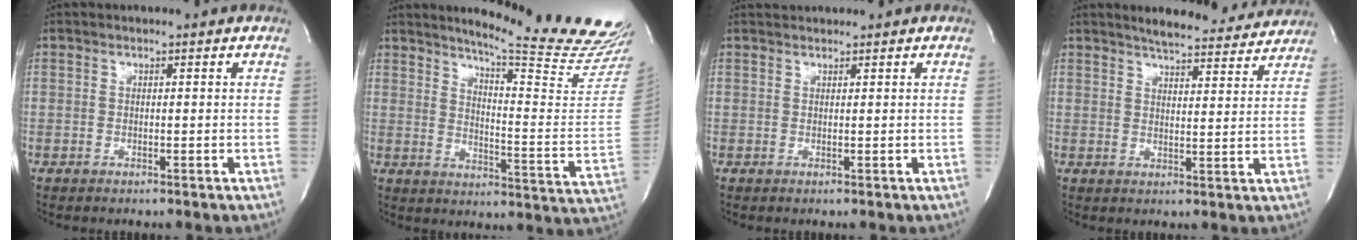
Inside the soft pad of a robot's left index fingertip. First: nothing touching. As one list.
[{"total": 21.5, "force": [19.5, -0.9, 9.0], "torque": [-0.130, -0.128, 0.239]}, {"total": 2.2, "force": [2.2, 0.2, 0.2], "torque": [-0.006, 0.025, 0.039]}, {"total": 12.4, "force": [11.6, 2.1, 3.6], "torque": [-0.041, -0.005, 0.138]}]